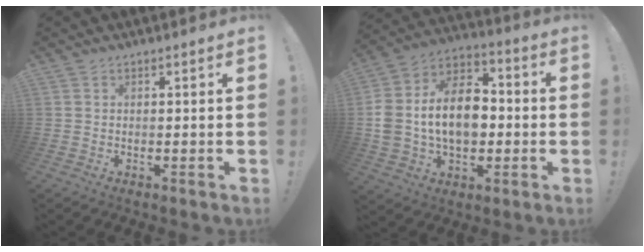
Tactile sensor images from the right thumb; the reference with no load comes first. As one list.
[{"total": 19.6, "force": [-0.4, 13.8, 14.0], "torque": [-0.258, 0.022, 0.000]}]